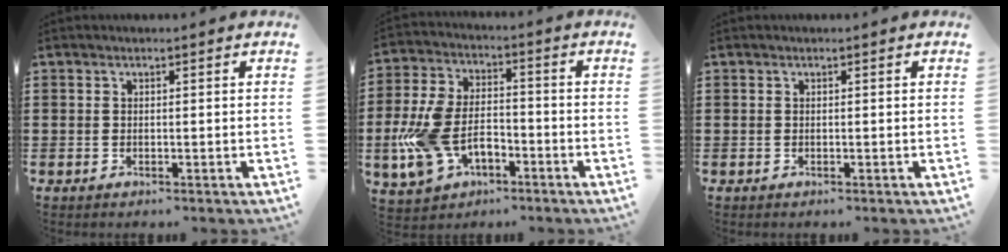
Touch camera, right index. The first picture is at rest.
{"total": 9.4, "force": [-3.2, 5.7, 6.7], "torque": [-0.179, 0.000, -0.065]}
{"total": 0.0}